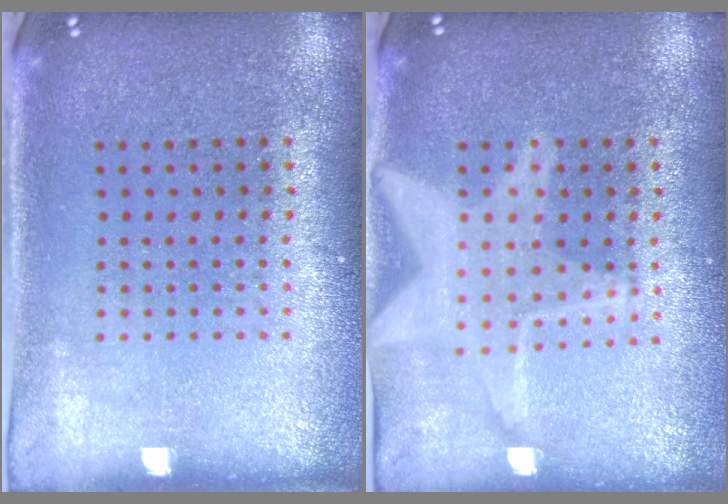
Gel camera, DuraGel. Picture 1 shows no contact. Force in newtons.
{"total": 3.1, "press": 3.1, "slide": 0.3}